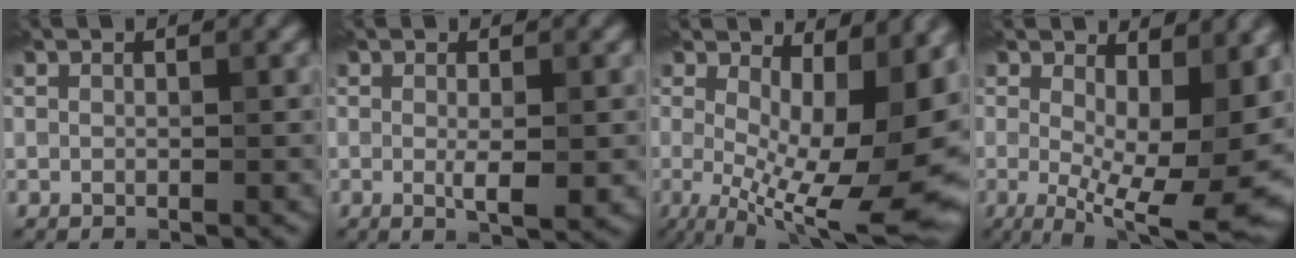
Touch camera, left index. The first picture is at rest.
{"total": 2.4, "force": [-0.2, 0.4, 2.4], "torque": [-0.039, -0.006, -0.001]}
{"total": 14.9, "force": [-0.3, 5.9, 13.6], "torque": [-0.178, -0.022, 0.020]}
{"total": 12.3, "force": [-0.1, 4.7, 11.4], "torque": [-0.153, -0.015, 0.007]}